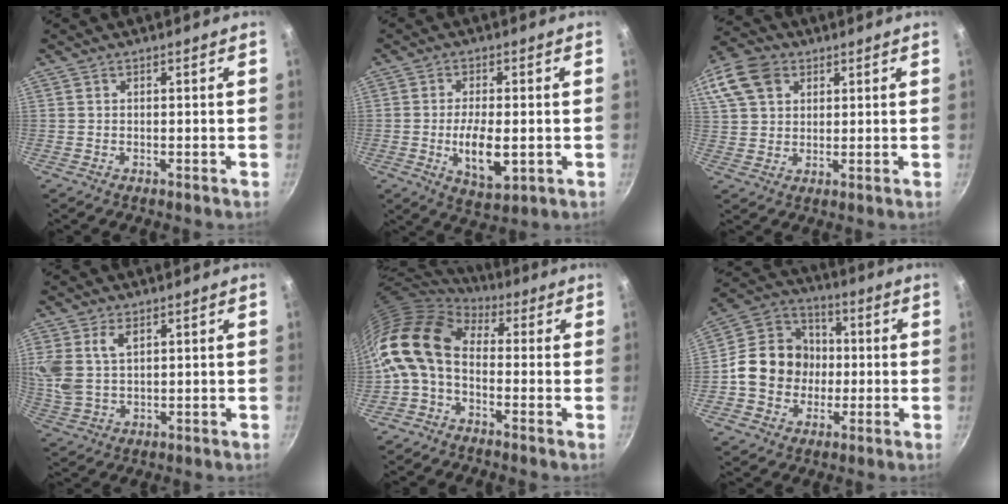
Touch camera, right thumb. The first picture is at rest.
{"total": 9.0, "force": [-1.4, 3.9, 7.9], "torque": [-0.140, -0.005, -0.018]}
{"total": 17.0, "force": [7.4, 12.6, 8.7], "torque": [-0.205, 0.032, 0.136]}
{"total": 8.5, "force": [3.2, 5.1, 5.9], "torque": [-0.120, -0.010, 0.068]}
{"total": 12.7, "force": [-0.5, 8.4, 9.5], "torque": [-0.173, 0.026, -0.030]}
{"total": 14.5, "force": [-1.1, 12.7, 7.0], "torque": [-0.086, 0.029, -0.033]}